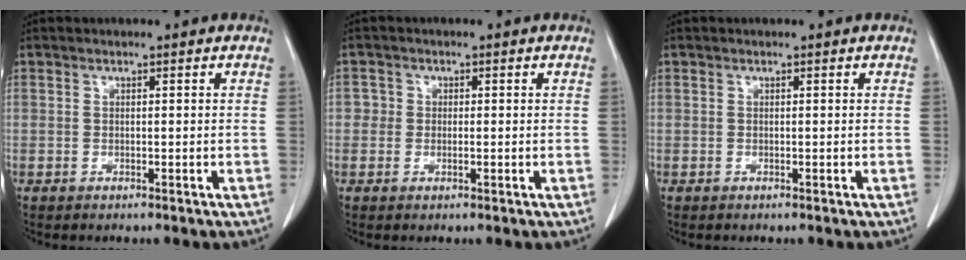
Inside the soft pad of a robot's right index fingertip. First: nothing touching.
{"total": 2.0, "force": [0.0, 1.9, 0.5], "torque": [0.002, 0.006, -0.005]}
{"total": 0.0}